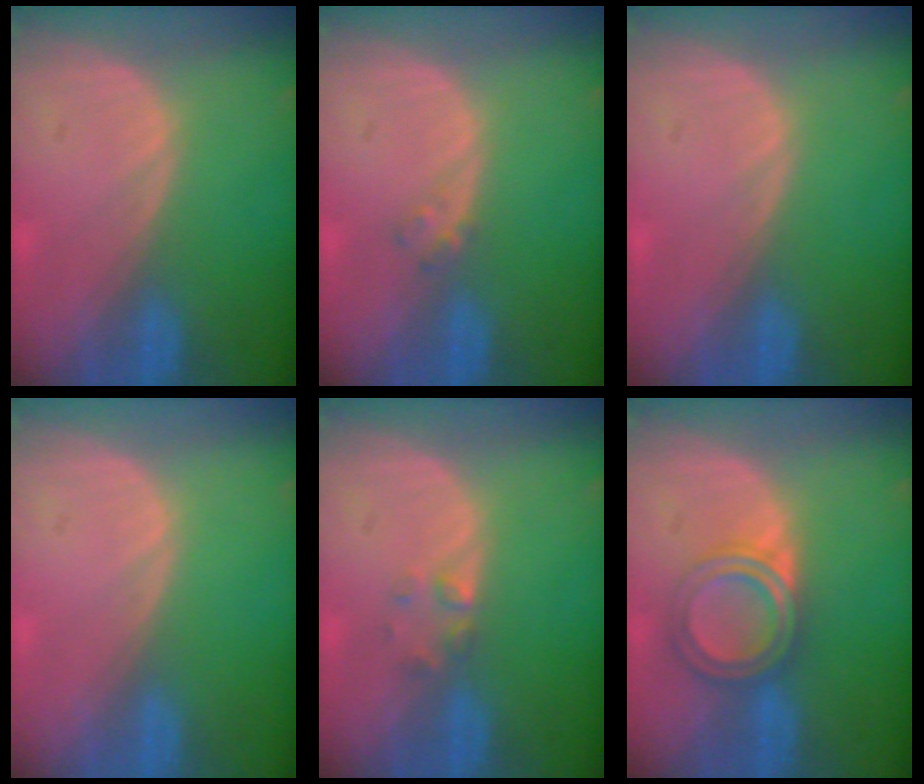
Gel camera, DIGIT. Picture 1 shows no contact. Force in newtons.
{"total": 1.2, "press": 1.2, "slide": 0.2}
{"total": 0.0}
{"total": 0.0}
{"total": 1.7, "press": 1.7, "slide": 0.2}
{"total": 5.3, "press": 5.3, "slide": 0.1}